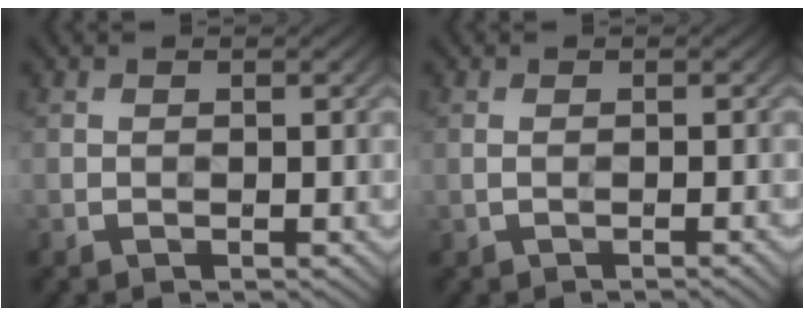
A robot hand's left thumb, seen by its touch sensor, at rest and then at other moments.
{"total": 1.2, "force": [-0.3, 0.2, 1.1], "torque": [-0.021, 0.002, -0.010]}